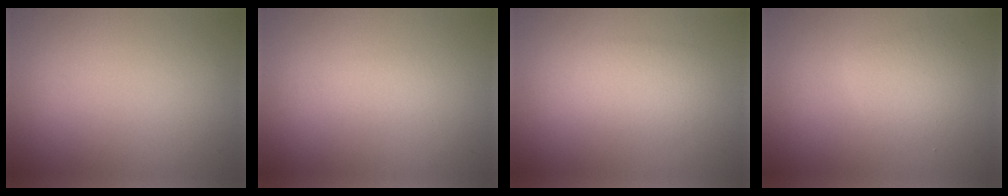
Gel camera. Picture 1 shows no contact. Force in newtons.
{"total": 0.6, "press": 0.6, "slide": 0.1}
{"total": 2.4, "press": 2.3, "slide": 0.4}
{"total": 2.7, "press": 2.7, "slide": 0.1}